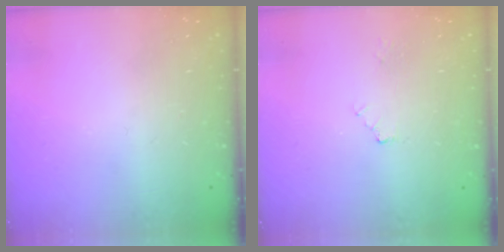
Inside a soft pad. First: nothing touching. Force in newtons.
{"total": 2.1, "press": 2.1, "slide": 0.3}